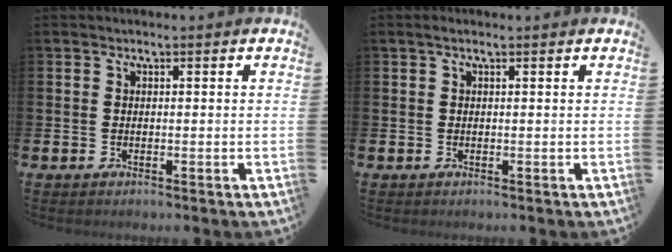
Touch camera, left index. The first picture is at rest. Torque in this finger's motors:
{"motor_torque": [0.29, -0.07, 0.14, 0.00]}